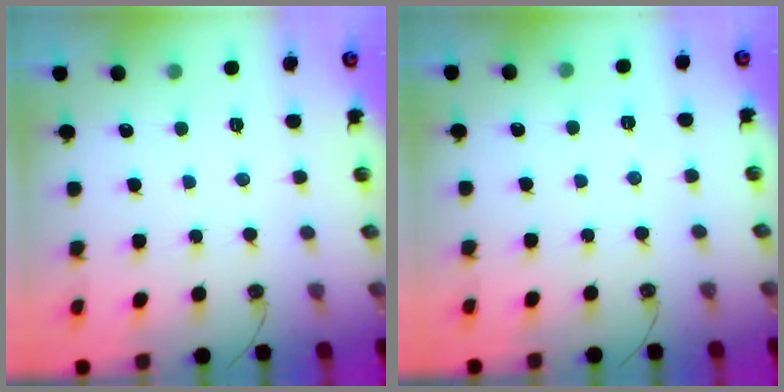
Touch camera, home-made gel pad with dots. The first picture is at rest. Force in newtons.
{"total": 1.6, "press": 1.4, "slide": 0.7}